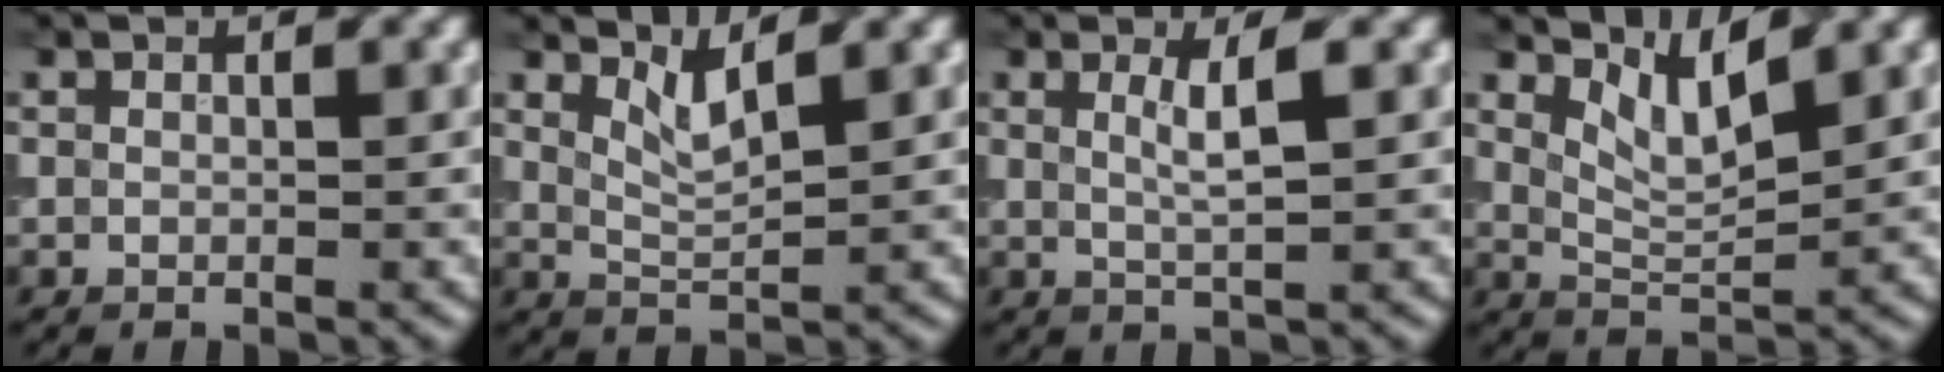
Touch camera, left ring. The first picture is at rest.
{"total": 2.3, "force": [1.6, 0.4, 1.6], "torque": [-0.035, -0.009, 0.037]}
{"total": 2.7, "force": [0.8, 0.6, 2.6], "torque": [-0.040, -0.002, 0.012]}
{"total": 3.6, "force": [2.3, 0.9, 2.6], "torque": [-0.057, -0.007, 0.047]}